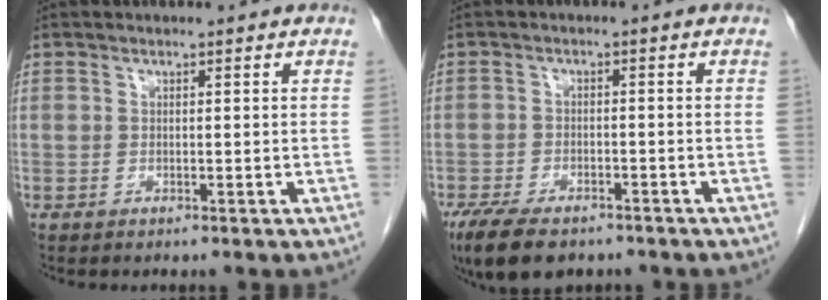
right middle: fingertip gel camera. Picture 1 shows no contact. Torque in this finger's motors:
{"motor_torque": [1.05, -0.90, 0.16, 0.09]}